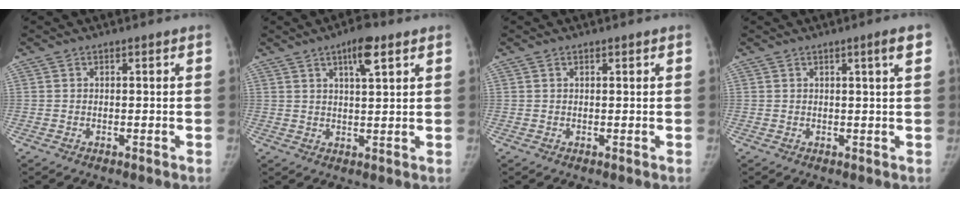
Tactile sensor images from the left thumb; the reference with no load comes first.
{"total": 5.8, "force": [3.2, 1.6, 4.6], "torque": [-0.062, -0.016, 0.049]}
{"total": 0.0}
{"total": 3.1, "force": [1.4, -0.3, 2.8], "torque": [-0.042, -0.006, 0.022]}